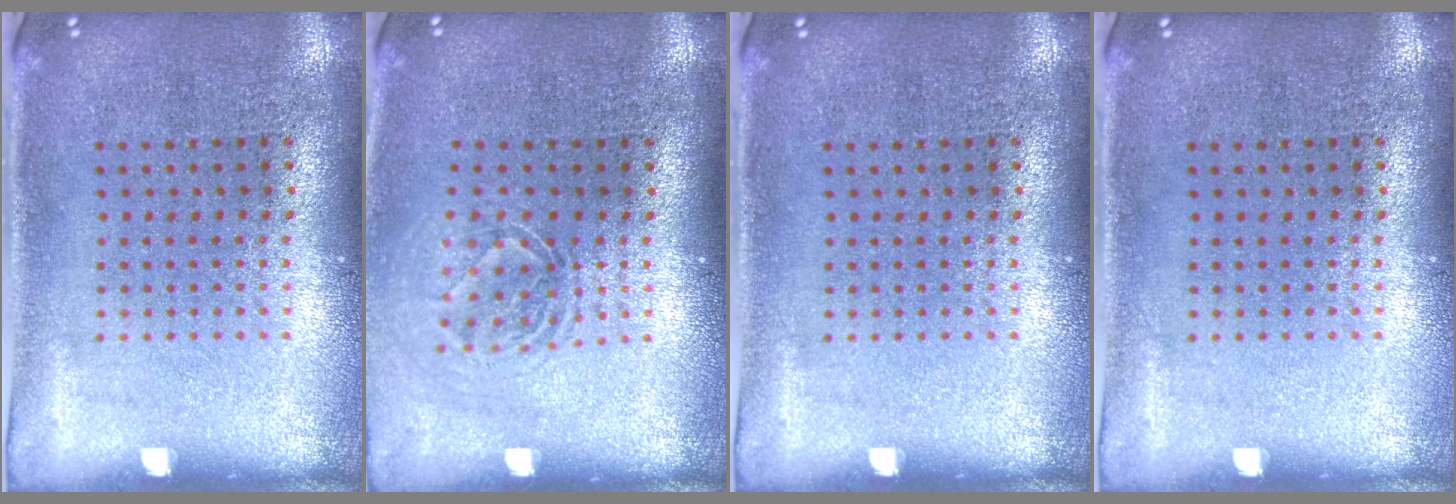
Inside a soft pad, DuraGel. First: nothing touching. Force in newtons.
{"total": 1.6, "press": 1.3, "slide": 1.1}
{"total": 0.0}
{"total": 0.0}